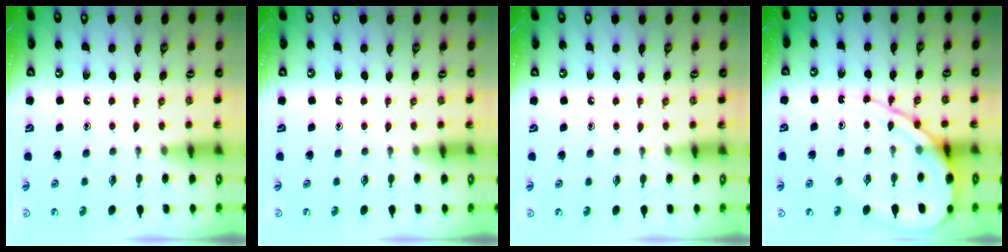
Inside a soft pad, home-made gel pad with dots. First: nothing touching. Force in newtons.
{"total": 0.0}
{"total": 2.3, "press": 2.2, "slide": 0.4}
{"total": 11.6, "press": 11.5, "slide": 1.2}